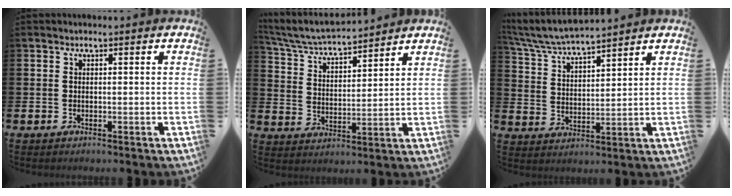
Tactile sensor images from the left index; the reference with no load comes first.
{"total": 5.5, "force": [5.3, 0.6, 1.4], "torque": [-0.055, -0.037, 0.091]}
{"total": 6.1, "force": [5.9, 0.3, 1.4], "torque": [-0.056, -0.034, 0.105]}